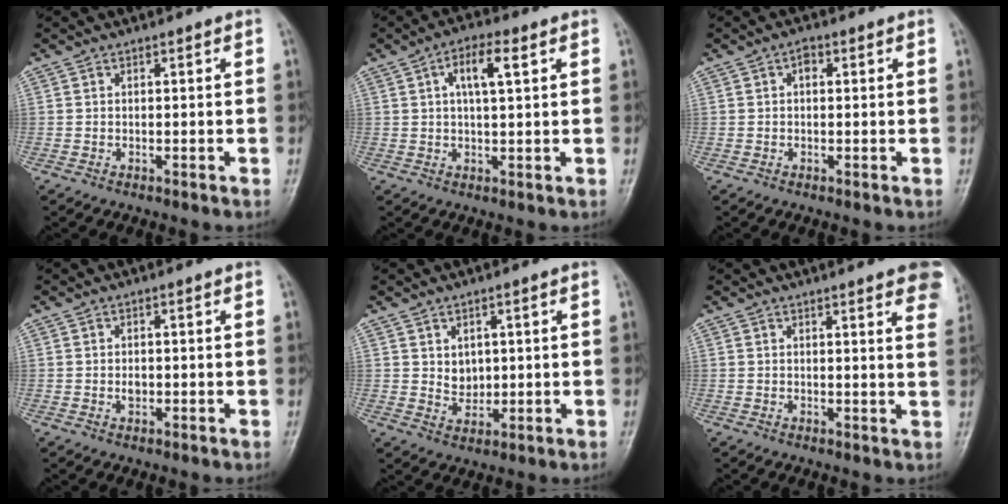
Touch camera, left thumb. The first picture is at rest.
{"total": 6.4, "force": [2.2, 2.1, 5.6], "torque": [-0.097, 0.007, 0.037]}
{"total": 1.8, "force": [0.4, 1.1, 1.4], "torque": [-0.016, 0.006, 0.002]}
{"total": 1.4, "force": [-0.2, 1.0, 0.9], "torque": [-0.009, 0.002, -0.003]}
{"total": 3.5, "force": [0.9, 2.8, 1.9], "torque": [-0.012, -0.010, 0.023]}
{"total": 10.5, "force": [6.7, 2.4, 7.8], "torque": [-0.072, -0.018, 0.065]}